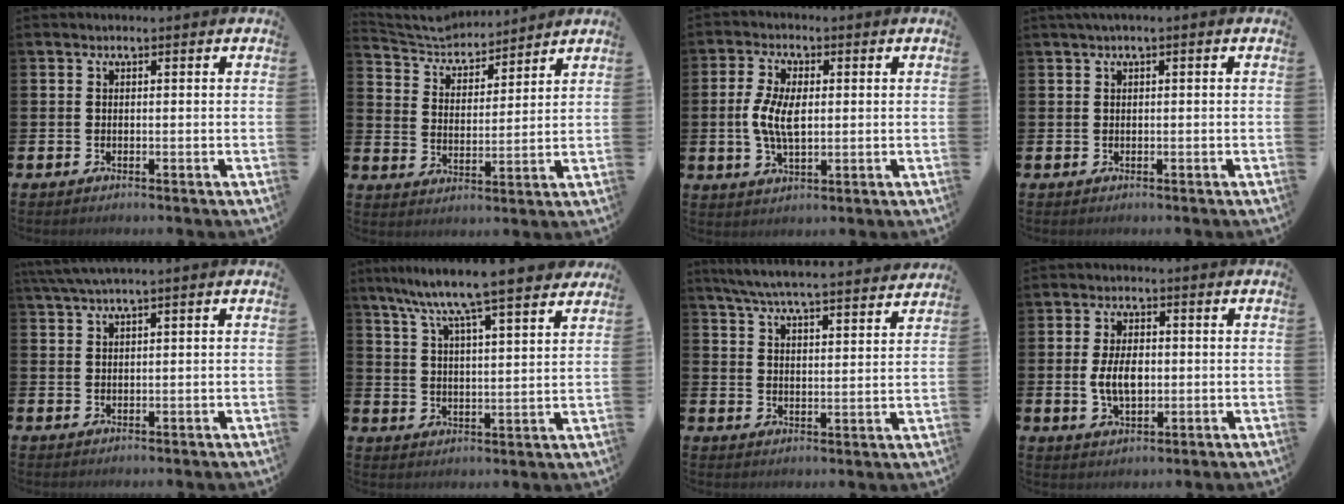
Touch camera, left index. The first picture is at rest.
{"total": 5.6, "force": [5.4, 1.4, 0.4], "torque": [-0.034, -0.039, 0.093]}
{"total": 5.9, "force": [0.4, 2.9, 5.1], "torque": [-0.081, 0.004, 0.005]}
{"total": 0.9, "force": [0.2, 0.0, 0.9], "torque": [-0.023, 0.005, 0.006]}
{"total": 2.8, "force": [2.1, -0.1, 1.9], "torque": [-0.048, 0.005, 0.040]}
{"total": 9.7, "force": [8.8, 0.6, 4.0], "torque": [-0.110, -0.051, 0.152]}
{"total": 6.6, "force": [6.3, 0.2, 1.9], "torque": [-0.055, -0.042, 0.110]}
{"total": 5.3, "force": [0.0, 3.0, 4.3], "torque": [-0.076, 0.002, -0.006]}